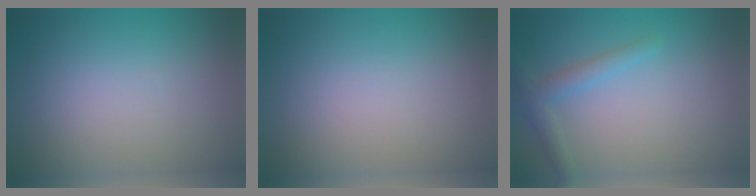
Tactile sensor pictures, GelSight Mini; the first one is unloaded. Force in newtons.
{"total": 0.0}
{"total": 2.2, "press": 2.2, "slide": 0.0}